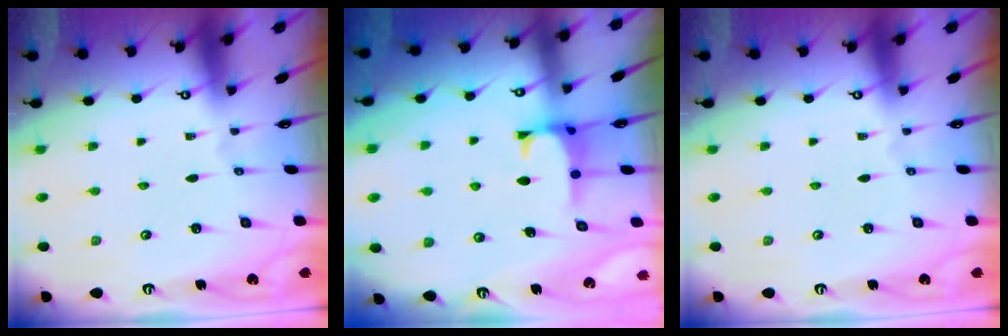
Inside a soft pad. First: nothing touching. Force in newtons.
{"total": 0.9, "press": 0.4, "slide": 0.8}
{"total": 0.0}